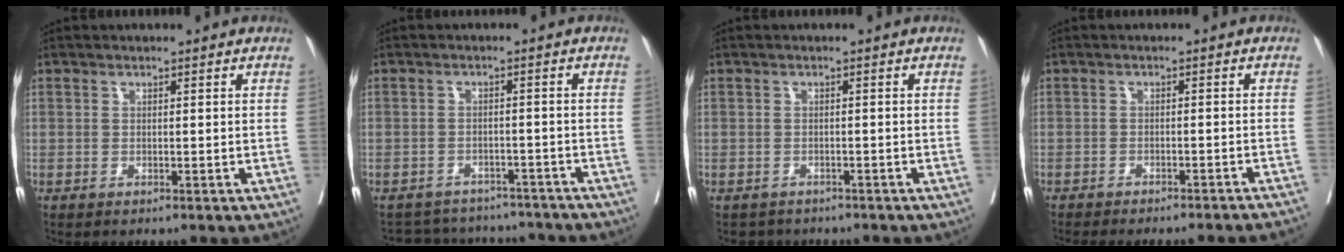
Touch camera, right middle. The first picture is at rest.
{"total": 11.5, "force": [-10.6, 4.1, 1.8], "torque": [-0.030, 0.015, -0.123]}
{"total": 3.2, "force": [-2.8, 1.5, 0.0], "torque": [-0.004, -0.001, -0.040]}
{"total": 15.2, "force": [-14.1, 0.8, 5.6], "torque": [-0.075, -0.022, -0.170]}